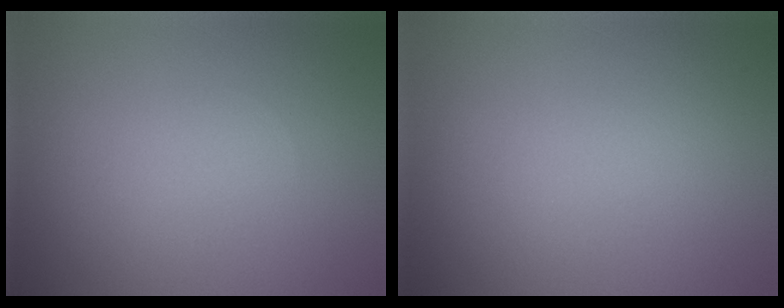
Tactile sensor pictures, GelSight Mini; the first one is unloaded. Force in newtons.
{"total": 0.0}